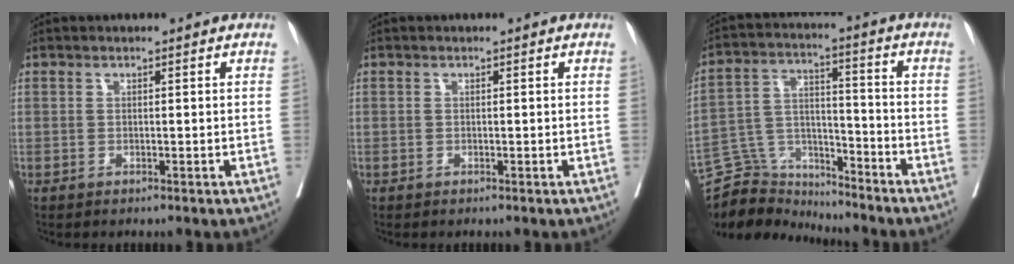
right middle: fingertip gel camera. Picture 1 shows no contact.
{"total": 0.0}
{"total": 10.7, "force": [-10.4, 2.6, -0.1], "torque": [-0.003, 0.044, -0.190]}